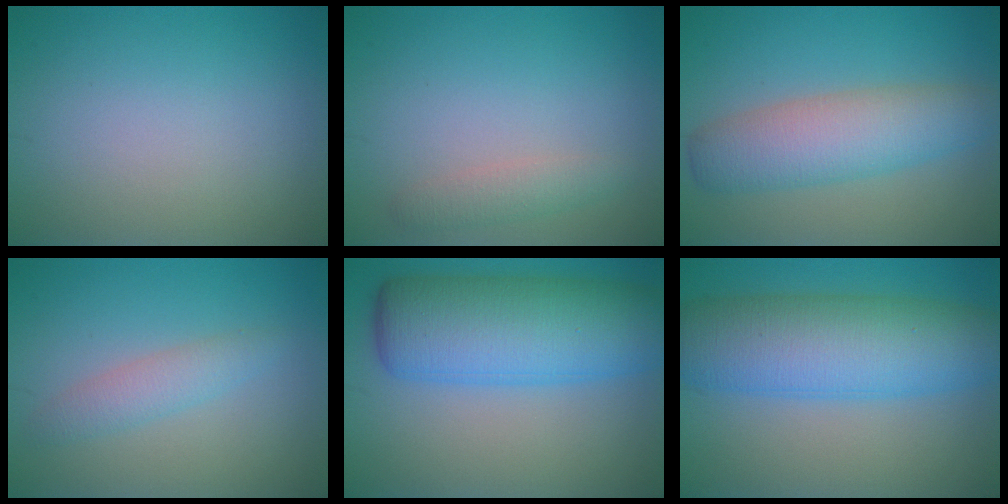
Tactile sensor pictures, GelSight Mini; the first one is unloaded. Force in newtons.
{"total": 1.7, "press": 1.7, "slide": 0.0}
{"total": 6.1, "press": 6.1, "slide": 0.4}
{"total": 2.1, "press": 2.1, "slide": 0.1}
{"total": 10.5, "press": 10.5, "slide": 0.3}
{"total": 10.2, "press": 10.2, "slide": 0.1}